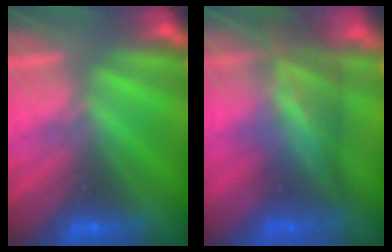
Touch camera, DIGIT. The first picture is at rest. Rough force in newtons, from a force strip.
{"total": 10.6}